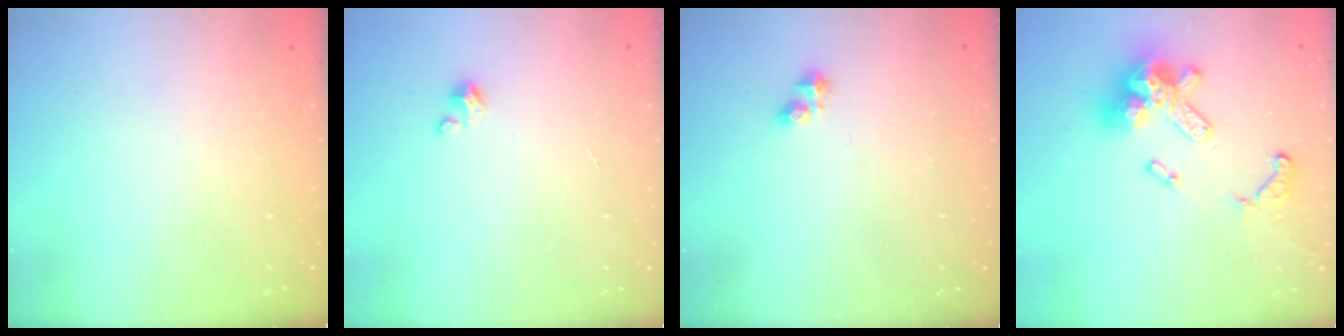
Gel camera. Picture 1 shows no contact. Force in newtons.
{"total": 2.0, "press": 1.9, "slide": 0.3}
{"total": 2.7, "press": 2.7, "slide": 0.4}
{"total": 15.1, "press": 15.1, "slide": 1.0}